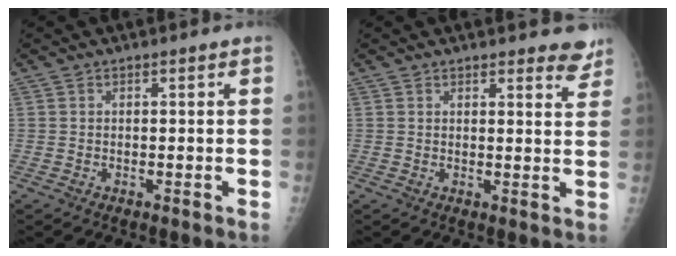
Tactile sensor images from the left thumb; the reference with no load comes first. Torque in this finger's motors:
{"motor_torque": [-0.15, -0.07, -0.24, -0.20, 0.05]}